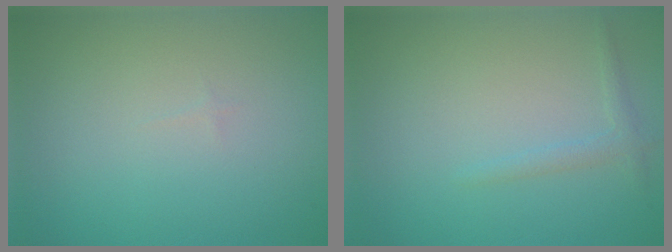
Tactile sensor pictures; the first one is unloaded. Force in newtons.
{"total": 1.1, "press": 1.1, "slide": 0.0}